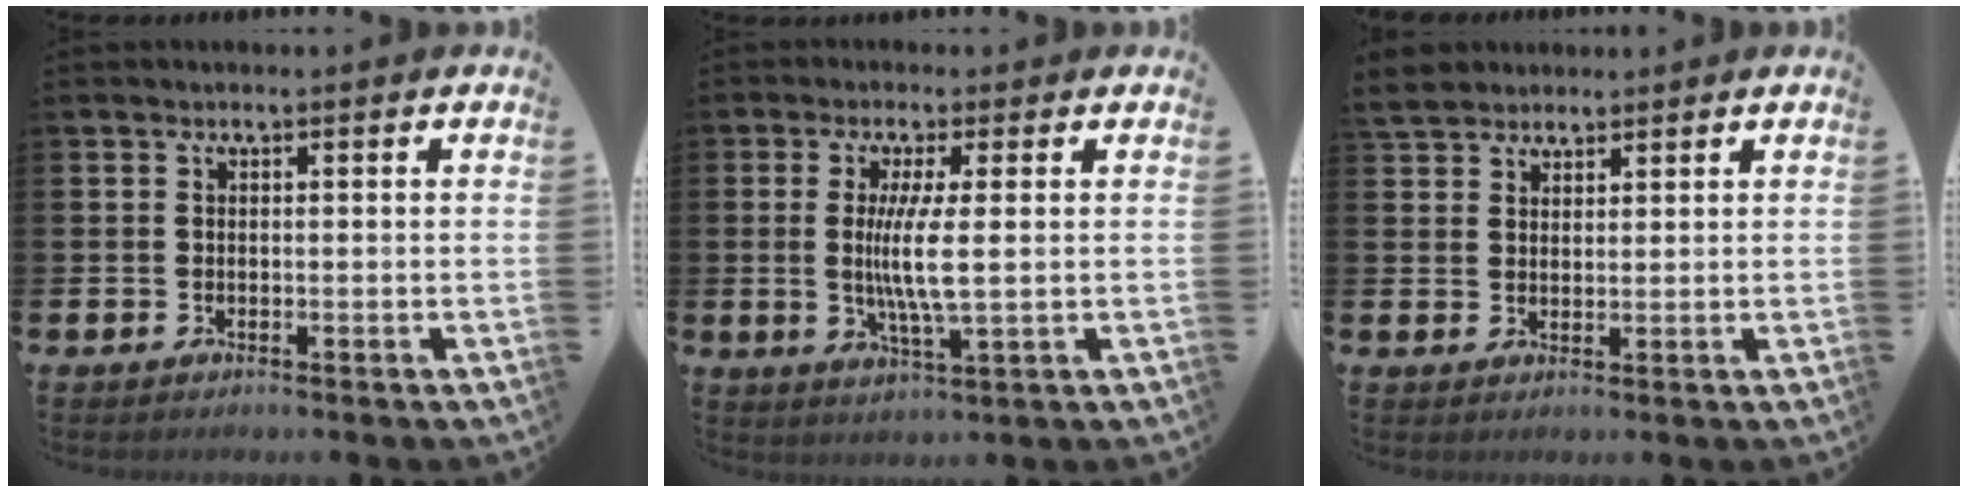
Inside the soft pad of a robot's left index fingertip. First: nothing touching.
{"total": 5.9, "force": [0.5, 0.7, 5.8], "torque": [-0.099, -0.009, 0.005]}
{"total": 4.1, "force": [3.9, 1.4, 0.2], "torque": [-0.010, -0.008, 0.073]}